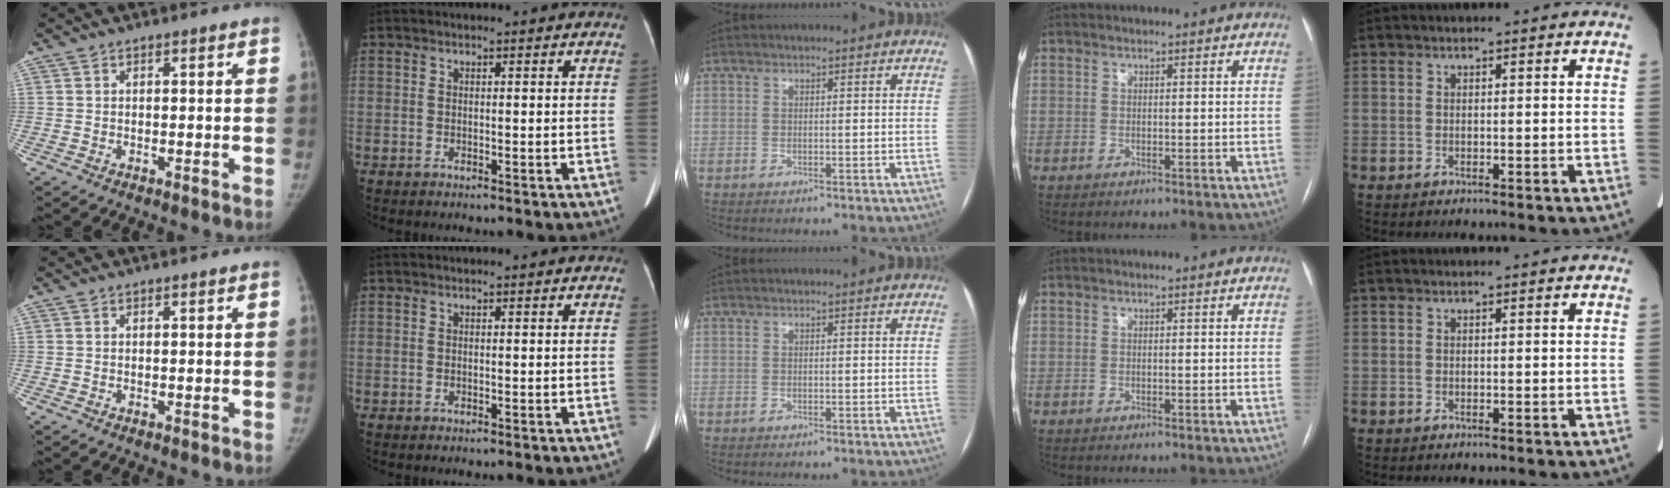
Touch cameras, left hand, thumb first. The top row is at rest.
{}